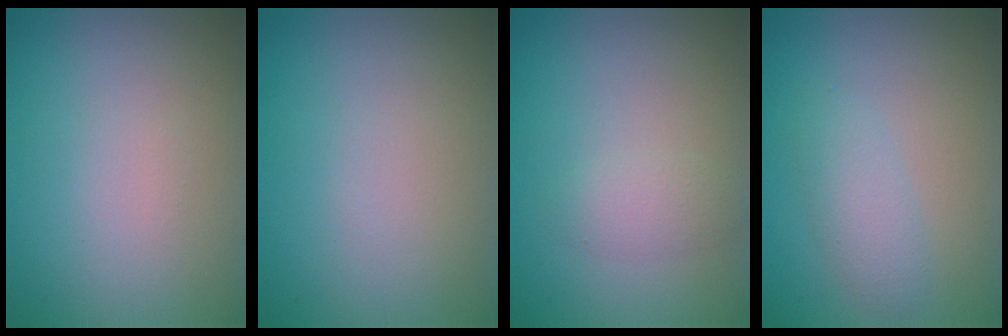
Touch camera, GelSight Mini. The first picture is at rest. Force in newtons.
{"total": 0.0}
{"total": 1.7, "press": 1.7, "slide": 0.0}
{"total": 2.0, "press": 2.0, "slide": 0.1}